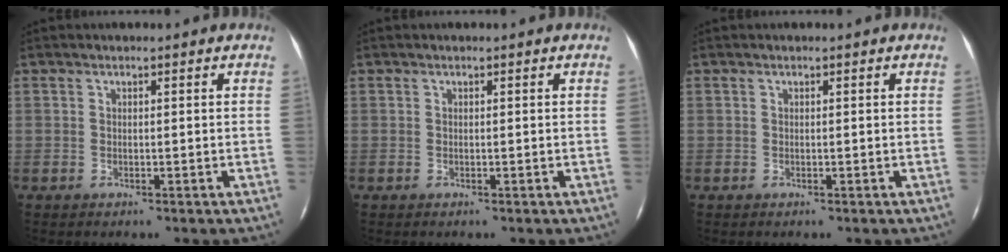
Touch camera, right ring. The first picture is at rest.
{"total": 0.0}
{"total": 0.0}